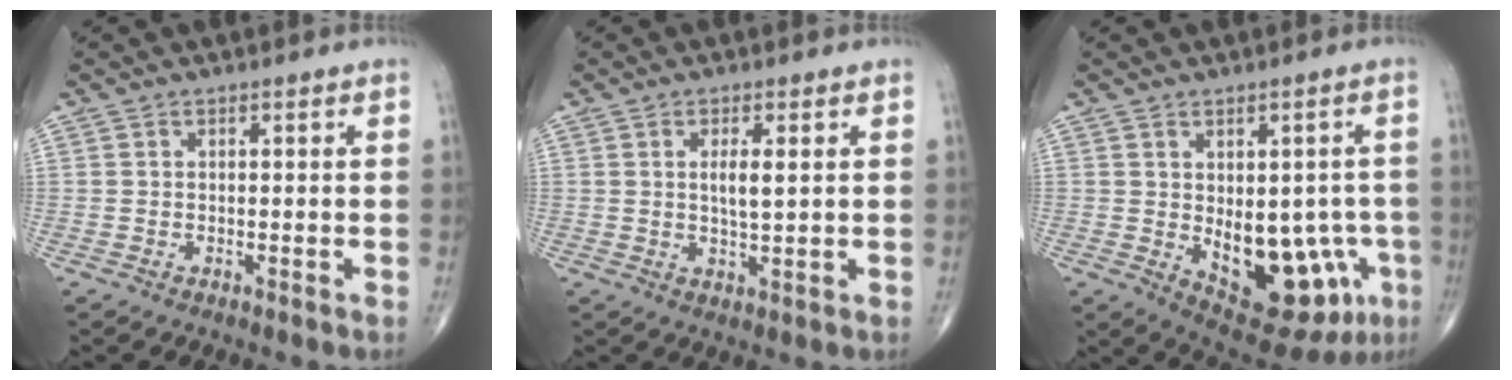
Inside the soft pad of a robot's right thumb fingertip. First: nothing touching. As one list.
[{"total": 4.2, "force": [1.0, 1.0, 3.9], "torque": [-0.070, -0.008, 0.018]}, {"total": 16.5, "force": [-3.8, 9.0, 13.3], "torque": [-0.143, 0.003, -0.023]}]